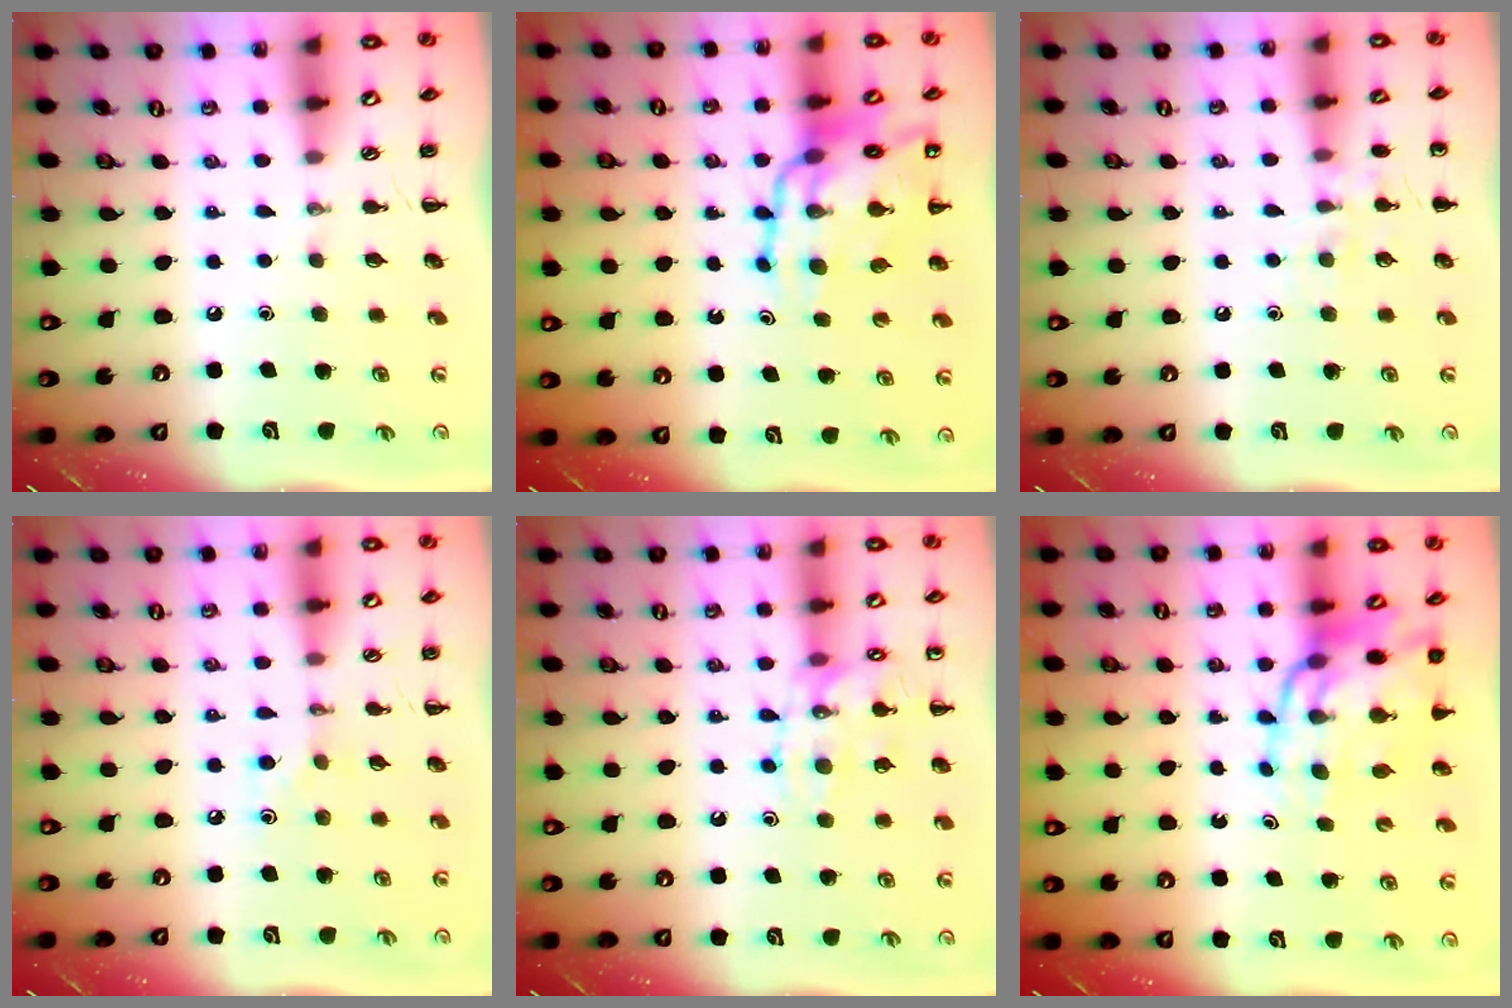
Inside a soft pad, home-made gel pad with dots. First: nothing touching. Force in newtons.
{"total": 15.4, "press": 14.8, "slide": 4.0}
{"total": 7.1, "press": 7.0, "slide": 1.4}
{"total": 5.1, "press": 4.8, "slide": 1.6}
{"total": 12.2, "press": 12.2, "slide": 0.8}
{"total": 15.5, "press": 14.9, "slide": 4.3}